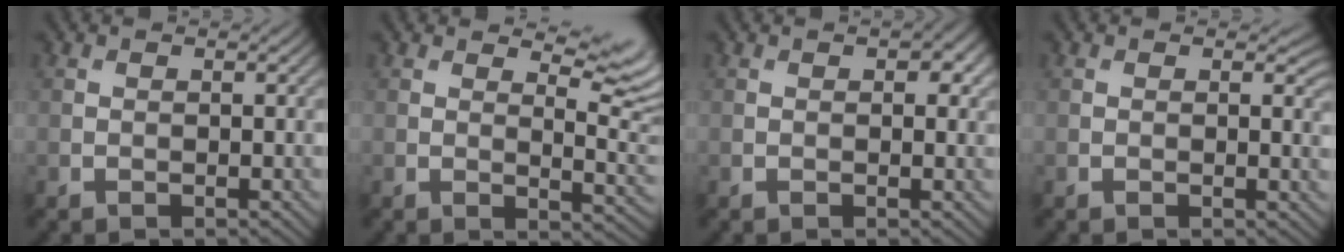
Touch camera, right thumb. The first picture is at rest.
{"total": 7.0, "force": [4.4, 2.0, 5.0], "torque": [-0.075, 0.005, 0.067]}
{"total": 1.8, "force": [0.5, 0.9, 1.4], "torque": [-0.014, -0.003, 0.008]}
{"total": 1.3, "force": [0.3, 0.6, 1.2], "torque": [-0.015, -0.006, 0.002]}